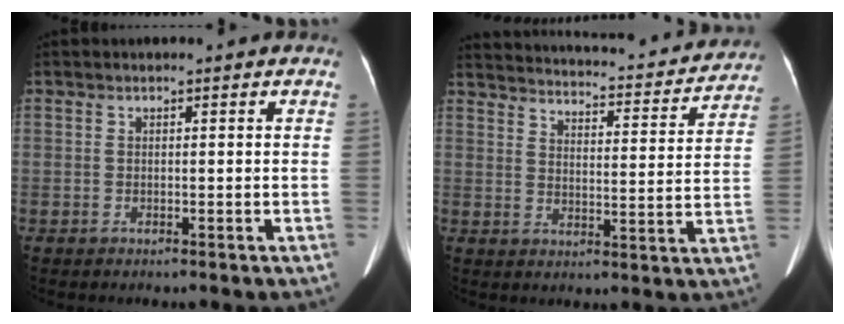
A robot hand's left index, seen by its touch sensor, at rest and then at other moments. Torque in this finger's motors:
{"motor_torque": [0.00, -2.14, 0.28, 0.02]}